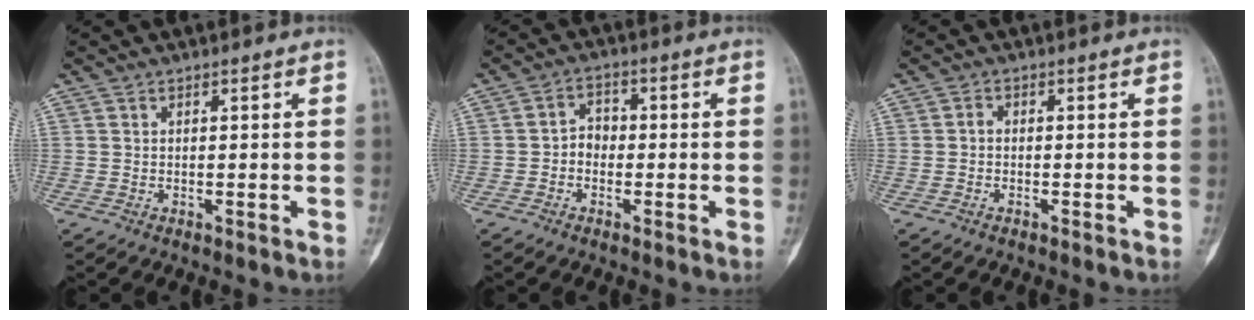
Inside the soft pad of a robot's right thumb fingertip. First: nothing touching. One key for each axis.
{"total": 3.5, "fx": -0.8, "fy": 2.8, "fz": 1.9, "tx": -0.005, "ty": 0.016, "tz": -0.026}
{"total": 1.0, "fx": -0.4, "fy": 0.6, "fz": 0.7, "tx": -0.012, "ty": 0.004, "tz": -0.012}